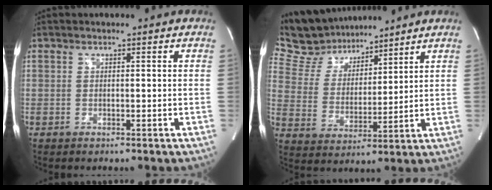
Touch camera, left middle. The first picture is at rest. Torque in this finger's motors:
{"motor_torque": [0.12, -0.41, 0.00, -0.05]}